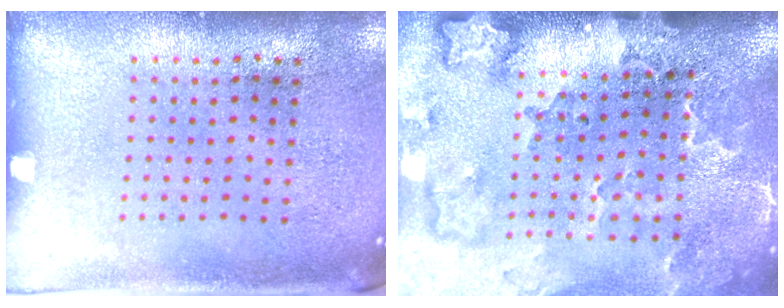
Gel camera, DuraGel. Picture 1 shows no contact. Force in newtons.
{"total": 3.4, "press": 2.5, "slide": 2.3}